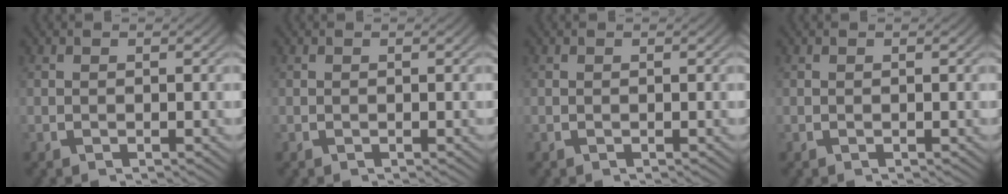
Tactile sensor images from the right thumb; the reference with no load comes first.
{"total": 0.0}
{"total": 0.0}
{"total": 0.0}